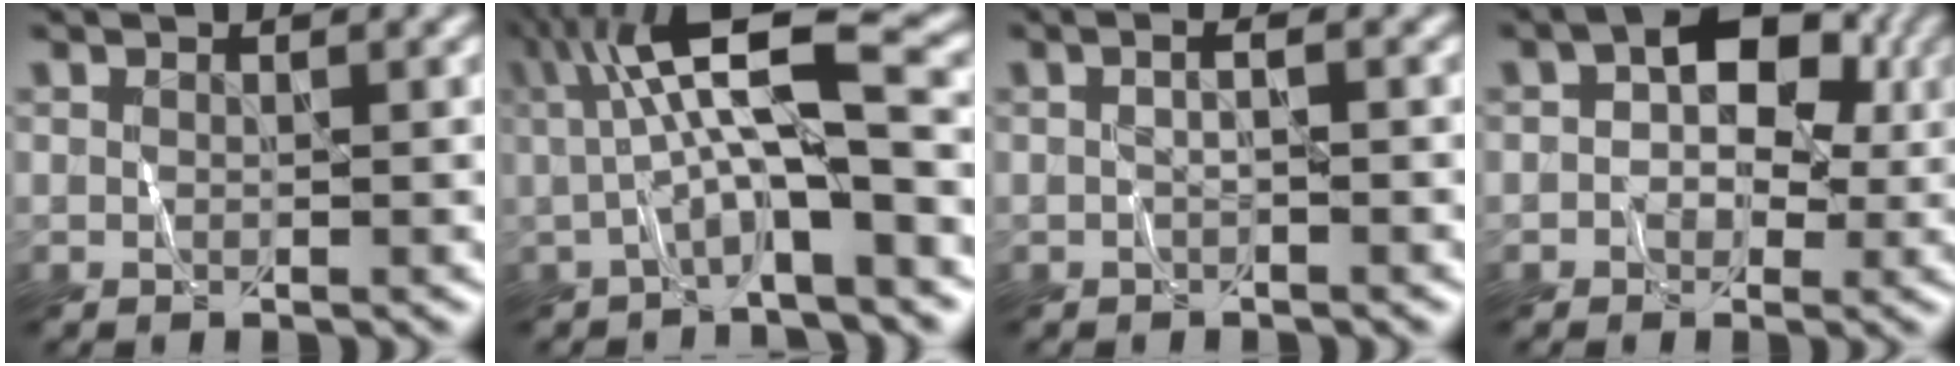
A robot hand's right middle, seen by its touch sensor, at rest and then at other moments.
{"total": 8.1, "force": [0.2, 1.7, 7.9], "torque": [-0.128, 0.023, -0.004]}
{"total": 1.1, "force": [-0.1, 0.2, 1.1], "torque": [-0.021, -0.004, -0.006]}
{"total": 6.0, "force": [0.6, 4.0, 4.4], "torque": [-0.051, 0.012, 0.003]}